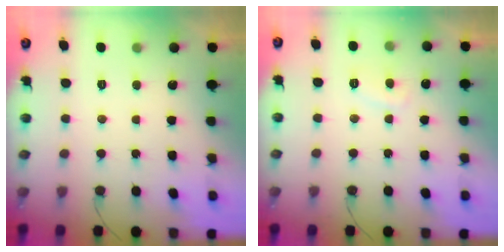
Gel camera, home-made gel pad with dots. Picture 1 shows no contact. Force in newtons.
{"total": 2.9, "press": 2.9, "slide": 0.1}